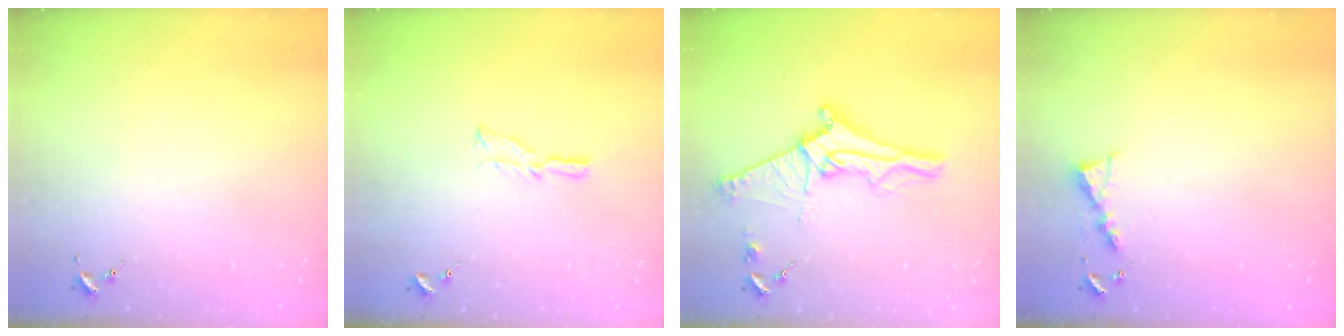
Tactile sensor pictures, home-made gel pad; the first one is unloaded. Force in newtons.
{"total": 5.7, "press": 5.7, "slide": 0.1}
{"total": 14.1, "press": 14.1, "slide": 1.1}
{"total": 4.9, "press": 4.9, "slide": 0.5}